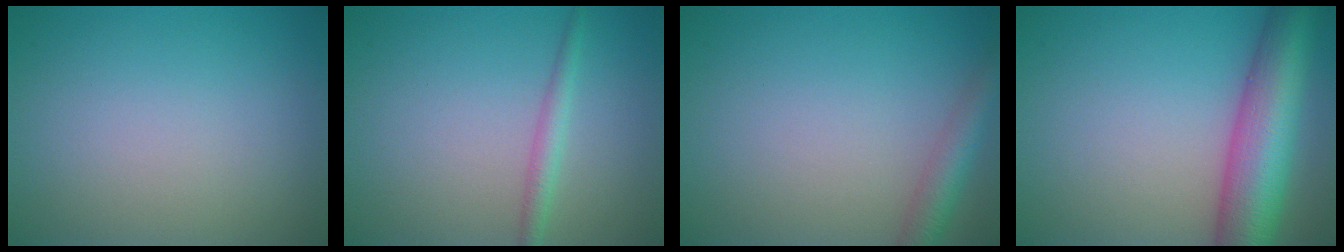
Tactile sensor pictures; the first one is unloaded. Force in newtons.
{"total": 1.8, "press": 1.8, "slide": 0.0}
{"total": 3.0, "press": 3.0, "slide": 0.1}
{"total": 10.1, "press": 10.1, "slide": 0.3}